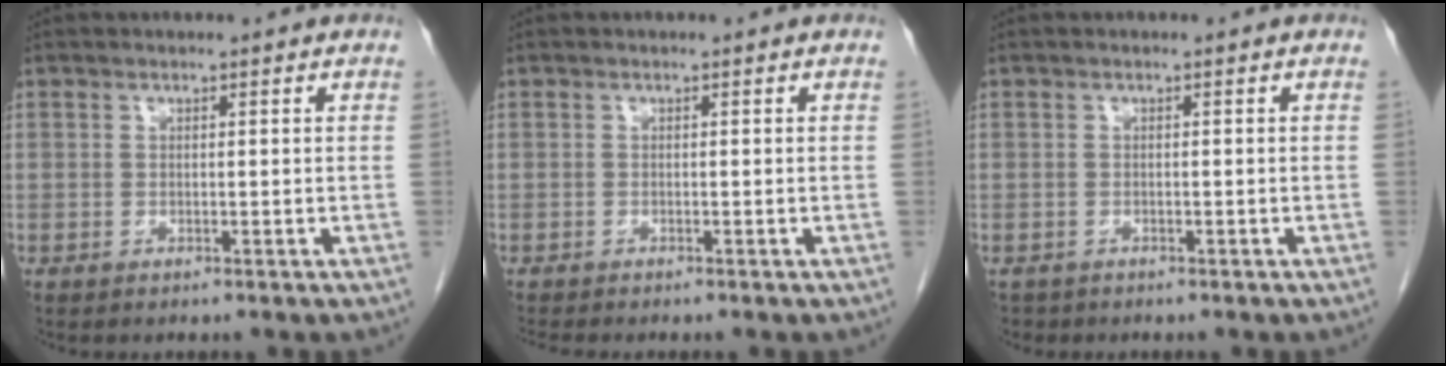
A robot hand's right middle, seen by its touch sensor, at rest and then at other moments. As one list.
[{"total": 1.4, "force": [-1.3, -0.4, 0.4], "torque": [-0.011, -0.005, -0.023]}, {"total": 1.4, "force": [-1.1, 0.9, 0.1], "torque": [-0.012, -0.001, -0.017]}]